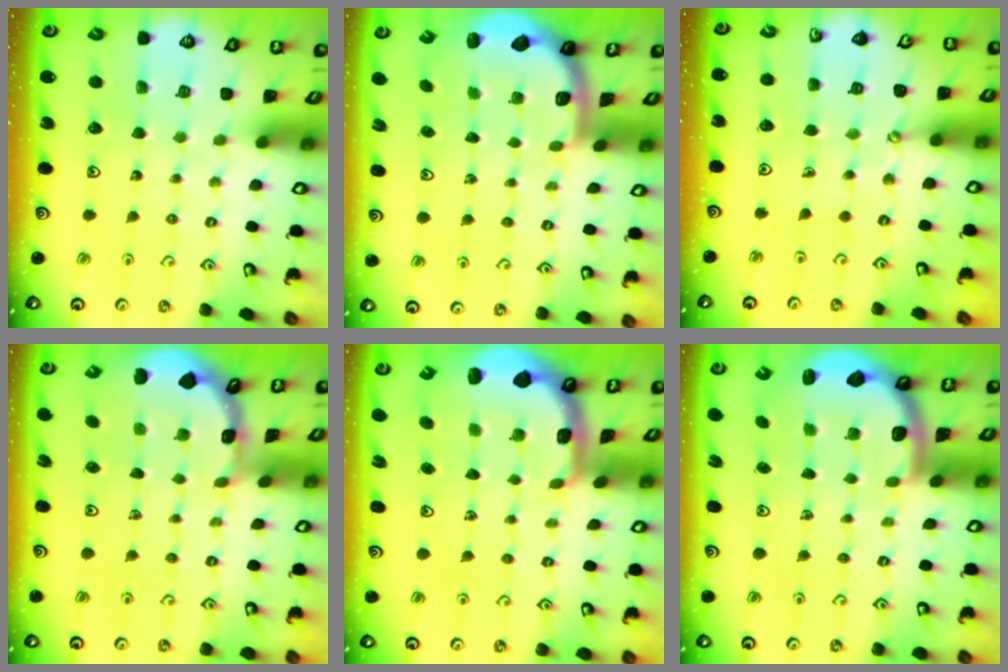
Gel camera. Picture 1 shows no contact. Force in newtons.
{"total": 1.9, "press": 1.8, "slide": 0.5}
{"total": 1.6, "press": 1.6, "slide": 0.1}
{"total": 1.5, "press": 1.5, "slide": 0.2}
{"total": 2.4, "press": 2.1, "slide": 1.2}
{"total": 2.2, "press": 2.1, "slide": 0.5}